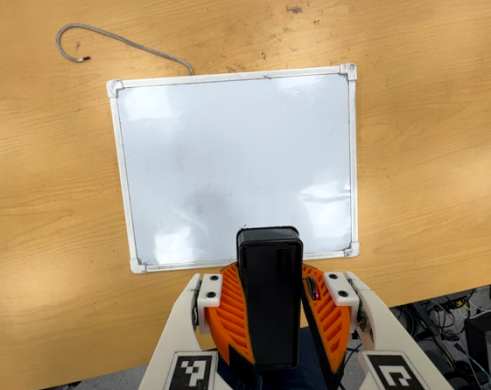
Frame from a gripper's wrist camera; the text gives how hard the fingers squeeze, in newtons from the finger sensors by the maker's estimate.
{"total": 11.2, "left": 11.3, "right": 11.1}